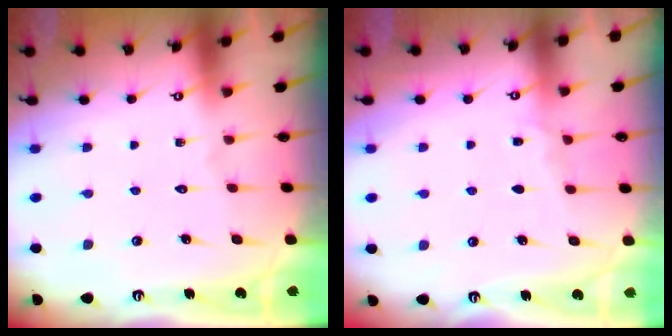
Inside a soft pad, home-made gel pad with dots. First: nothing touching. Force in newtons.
{"total": 4.3, "press": 4.2, "slide": 0.5}